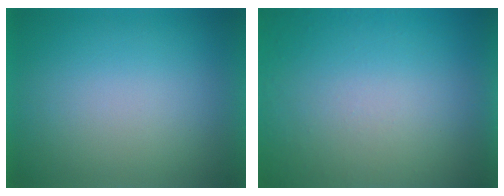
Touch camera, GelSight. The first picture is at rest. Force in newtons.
{"total": 5.6}